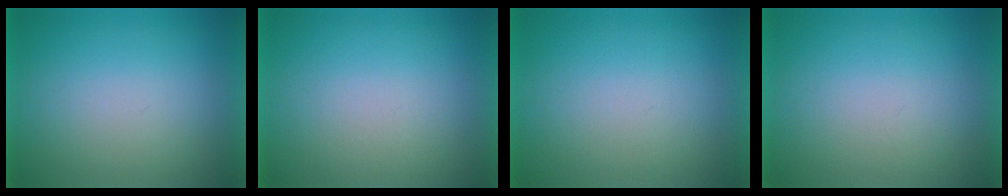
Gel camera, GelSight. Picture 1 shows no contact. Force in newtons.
{"total": 1.1}
{"total": 0.0}
{"total": 1.0}